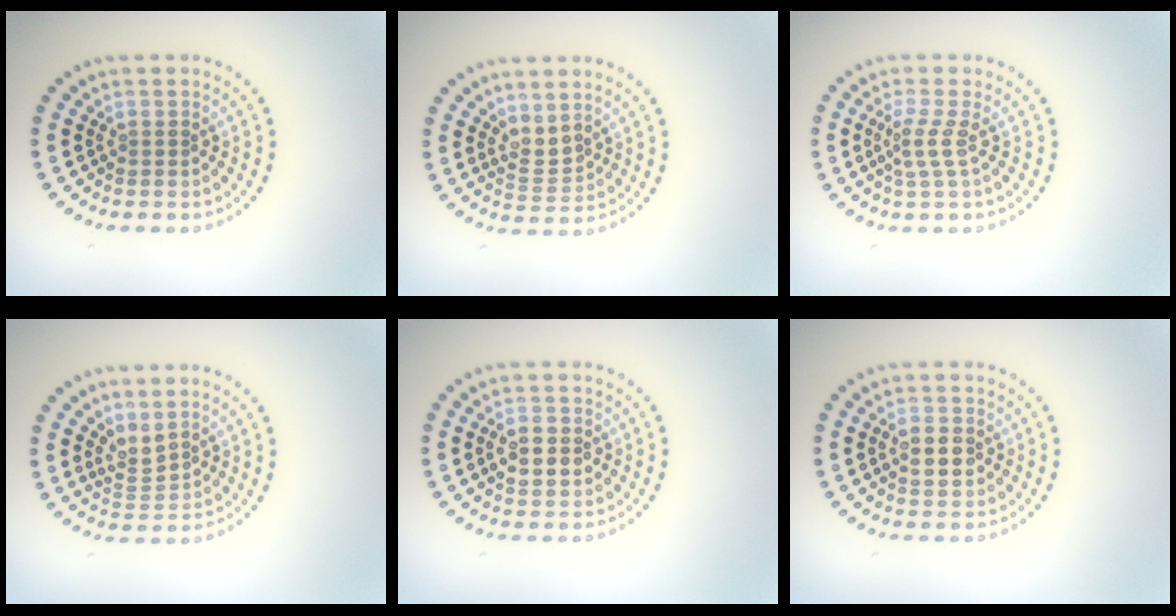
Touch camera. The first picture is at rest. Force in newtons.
{"total": 2.0, "press": 1.4, "slide": 1.3}
{"total": 2.1, "press": 1.5, "slide": 1.5}
{"total": 2.1, "press": 1.5, "slide": 1.5}
{"total": 2.9, "press": 2.9, "slide": 0.2}
{"total": 2.6, "press": 2.6, "slide": 0.2}